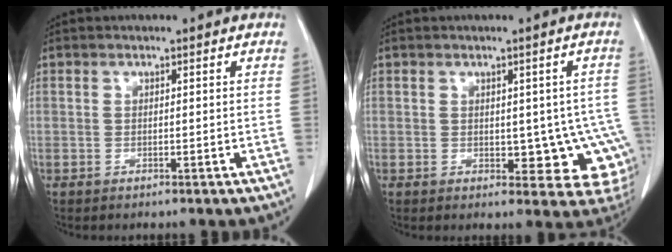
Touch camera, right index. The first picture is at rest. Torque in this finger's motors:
{"motor_torque": [0.22, 0.02, 0.10, 0.01]}